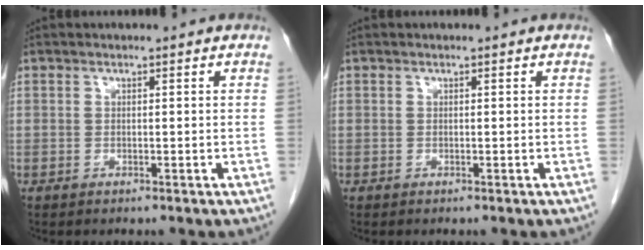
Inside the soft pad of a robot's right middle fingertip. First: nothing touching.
{"total": 0.0}